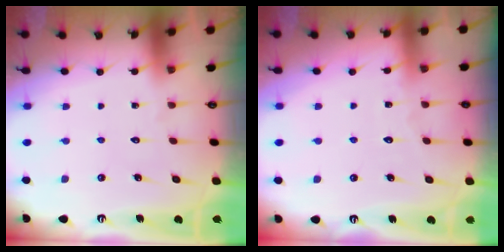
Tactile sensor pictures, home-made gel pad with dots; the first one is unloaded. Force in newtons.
{"total": 3.5, "press": 3.5, "slide": 0.5}